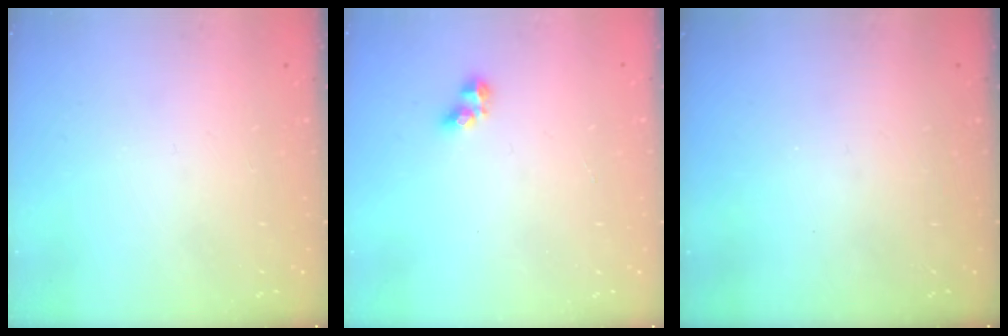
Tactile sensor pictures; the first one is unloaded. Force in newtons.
{"total": 3.4, "press": 3.2, "slide": 1.2}
{"total": 0.0}